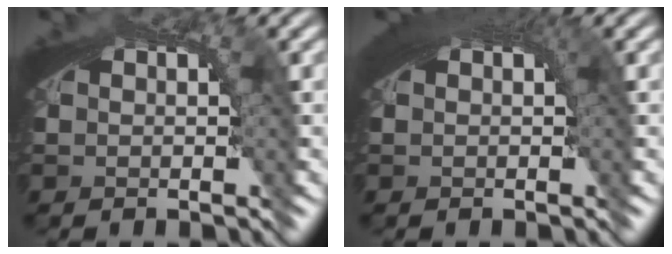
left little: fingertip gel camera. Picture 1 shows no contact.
{"total": 2.9, "force": [1.3, 0.9, 2.5], "torque": [-0.025, 0.014, 0.013]}